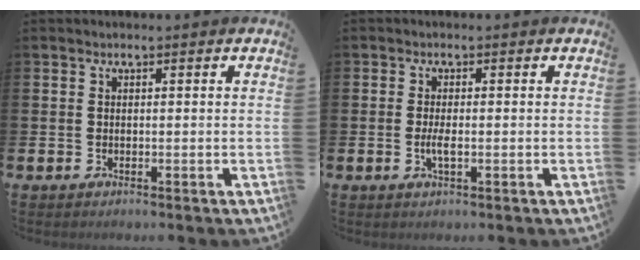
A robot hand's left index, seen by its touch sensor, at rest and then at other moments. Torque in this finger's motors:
{"motor_torque": [0.47, 0.12, 0.06, 0.10]}